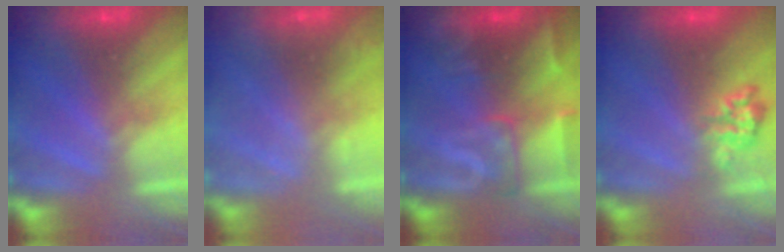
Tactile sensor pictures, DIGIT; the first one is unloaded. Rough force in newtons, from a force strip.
{"total": 2.2}
{"total": 2.9}
{"total": 2.4}